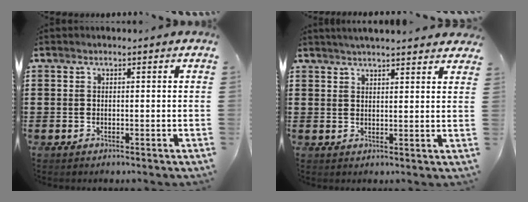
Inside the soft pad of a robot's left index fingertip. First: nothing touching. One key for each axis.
{"total": 2.8, "fx": 2.8, "fy": -0.2, "fz": 0.6, "tx": -0.020, "ty": -0.003, "tz": 0.051}